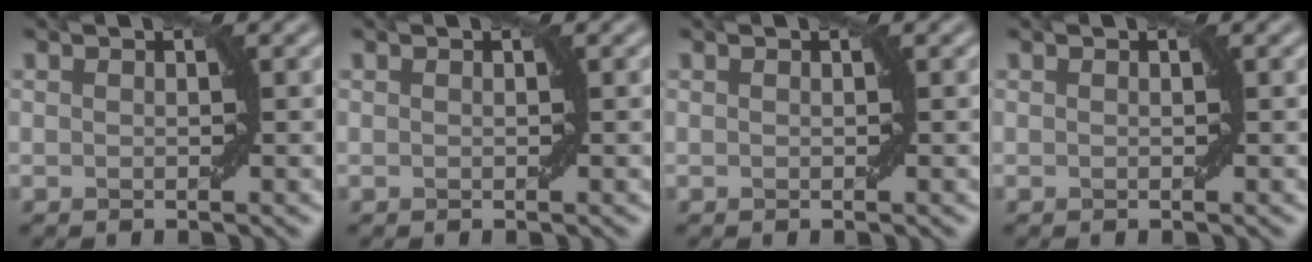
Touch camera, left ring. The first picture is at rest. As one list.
[{"total": 0.0}, {"total": 0.0}, {"total": 0.0}]